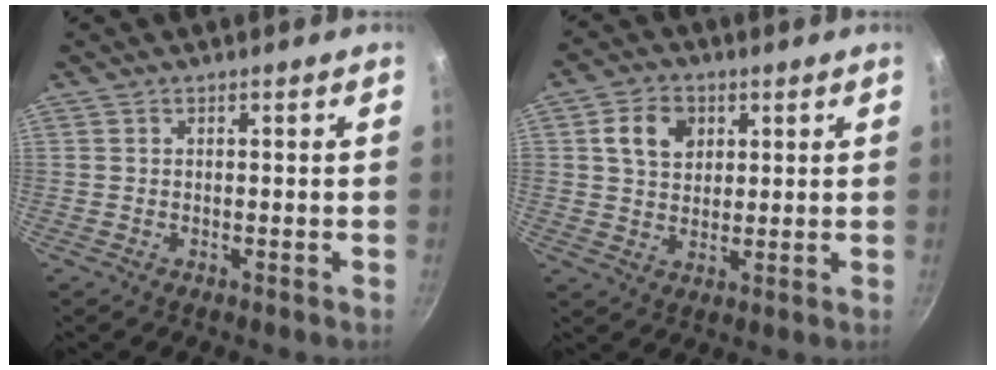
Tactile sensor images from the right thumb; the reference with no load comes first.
{"total": 7.5, "force": [2.5, 5.7, 4.2], "torque": [-0.054, 0.001, 0.039]}